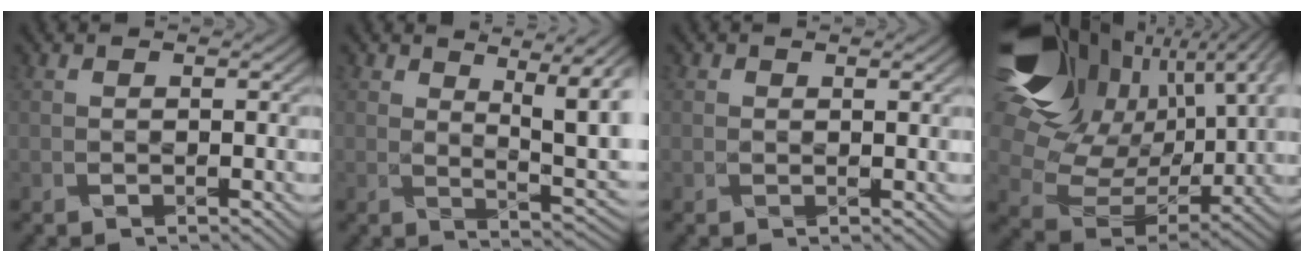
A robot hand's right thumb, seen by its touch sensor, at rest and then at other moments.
{"total": 7.9, "force": [3.1, 2.8, 6.7], "torque": [-0.107, -0.005, 0.052]}
{"total": 0.8, "force": [0.5, 0.4, 0.5], "torque": [-0.005, 0.000, 0.008]}
{"total": 22.6, "force": [9.8, 14.7, 14.1], "torque": [-0.336, 0.037, 0.206]}